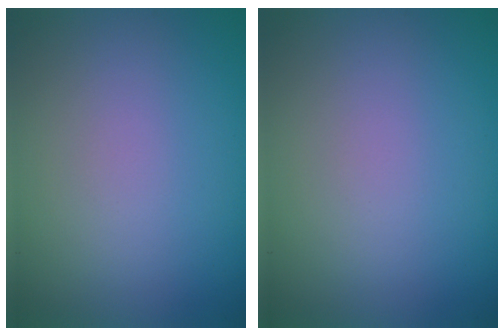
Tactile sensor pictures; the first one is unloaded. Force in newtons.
{"total": 0.0}